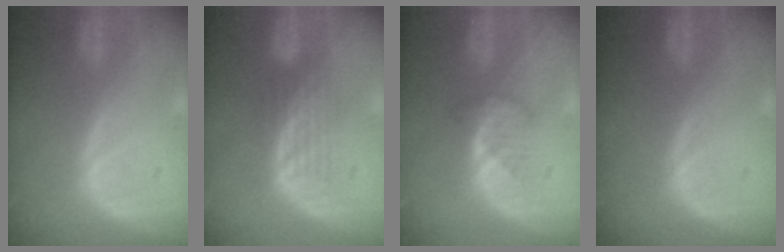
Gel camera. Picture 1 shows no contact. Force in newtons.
{"total": 4.3, "press": 3.6, "slide": 2.3}
{"total": 2.7, "press": 2.6, "slide": 0.6}
{"total": 0.0}